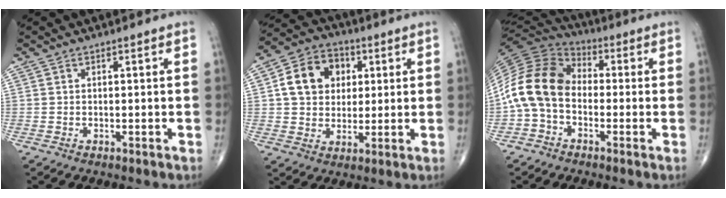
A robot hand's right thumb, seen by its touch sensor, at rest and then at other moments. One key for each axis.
{"total": 12.1, "fx": 2.7, "fy": 9.6, "fz": 6.7, "tx": -0.086, "ty": 0.005, "tz": 0.040}
{"total": 13.7, "fx": -2.1, "fy": 9.9, "fz": 9.3, "tx": -0.179, "ty": 0.045, "tz": -0.055}